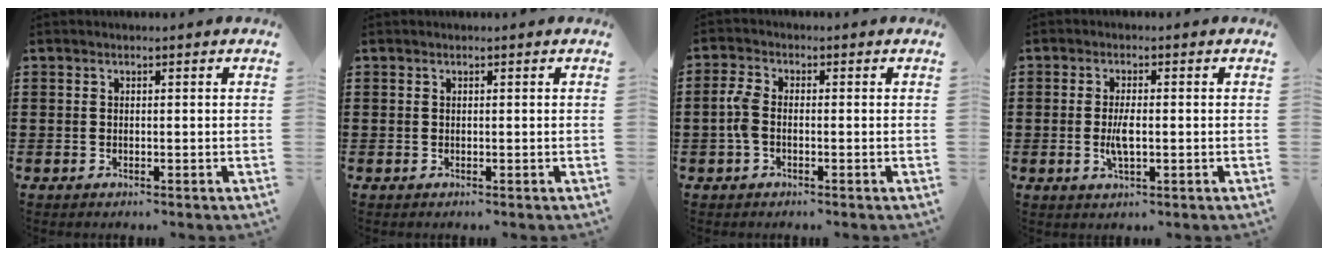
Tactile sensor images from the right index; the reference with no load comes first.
{"total": 0.0}
{"total": 3.3, "force": [-0.7, 1.7, 2.7], "torque": [-0.078, -0.006, -0.021]}
{"total": 3.8, "force": [-0.5, 1.1, 3.6], "torque": [-0.079, -0.006, -0.013]}